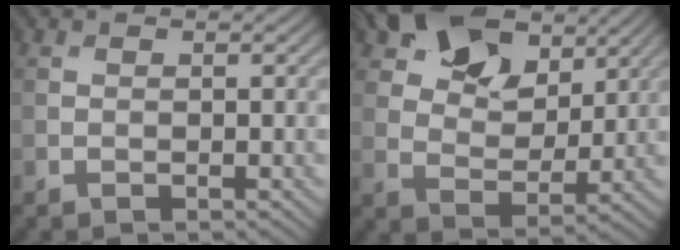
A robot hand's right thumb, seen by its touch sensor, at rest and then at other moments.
{"total": 12.7, "force": [7.8, 7.4, 6.8], "torque": [-0.125, 0.009, 0.125]}